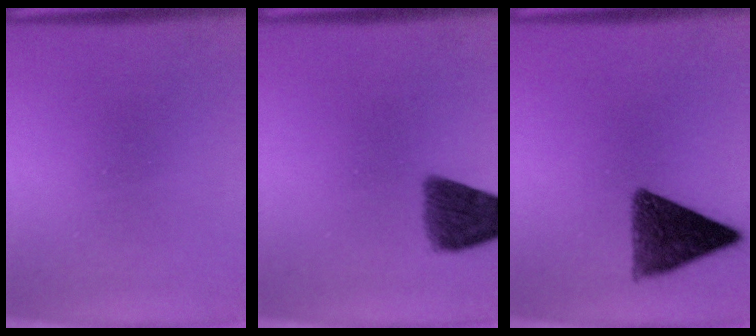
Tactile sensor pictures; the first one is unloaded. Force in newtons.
{"total": 8.1}
{"total": 10.4}